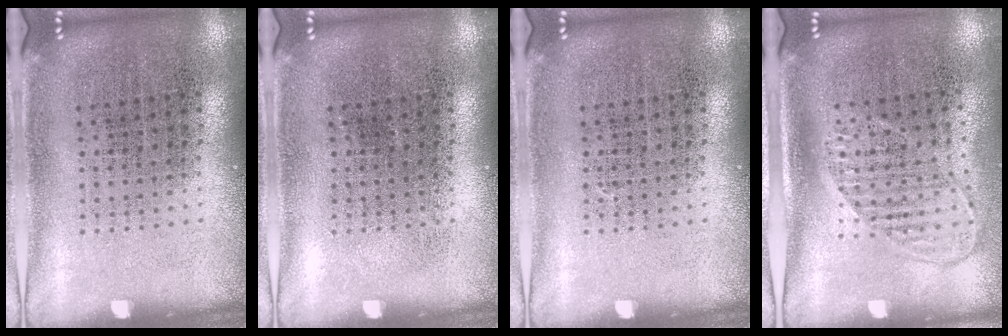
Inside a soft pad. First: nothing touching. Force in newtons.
{"total": 0.0}
{"total": 0.0}
{"total": 1.5, "press": 1.2, "slide": 0.8}